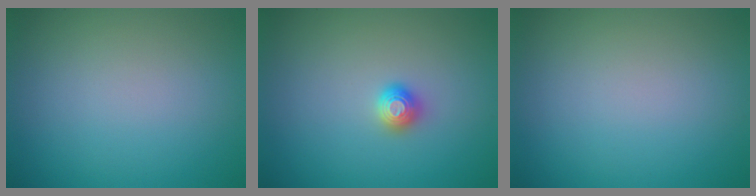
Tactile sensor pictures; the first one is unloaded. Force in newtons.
{"total": 1.2, "press": 1.2, "slide": 0.2}
{"total": 0.0}